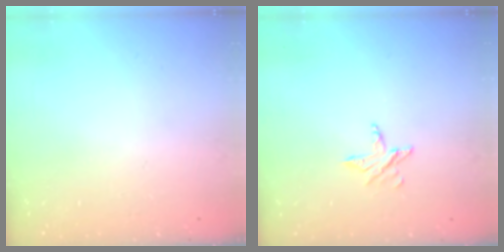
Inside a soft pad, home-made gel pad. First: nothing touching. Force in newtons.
{"total": 3.8, "press": 3.7, "slide": 0.3}